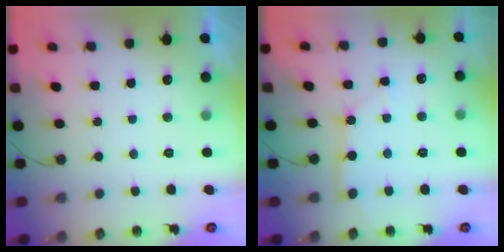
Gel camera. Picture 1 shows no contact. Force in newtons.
{"total": 3.0, "press": 3.0, "slide": 0.4}